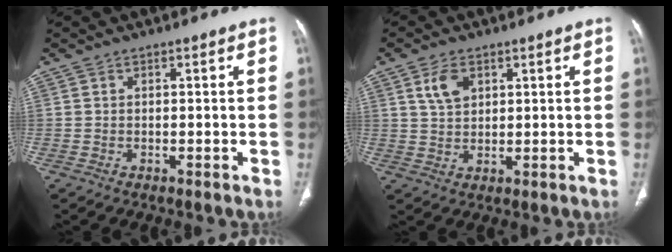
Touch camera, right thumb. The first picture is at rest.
{"total": 5.0, "force": [2.2, 3.1, 3.2], "torque": [-0.051, -0.008, 0.047]}